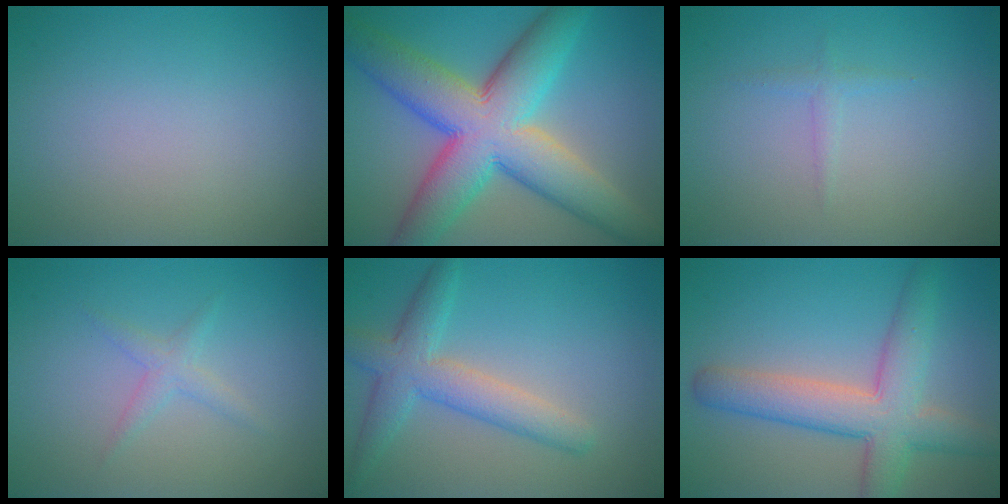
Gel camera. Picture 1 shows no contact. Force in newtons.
{"total": 12.1, "press": 12.1, "slide": 0.7}
{"total": 0.9, "press": 0.9, "slide": 0.0}
{"total": 1.4, "press": 1.4, "slide": 0.1}
{"total": 4.5, "press": 4.5, "slide": 0.1}
{"total": 6.6, "press": 6.6, "slide": 0.3}